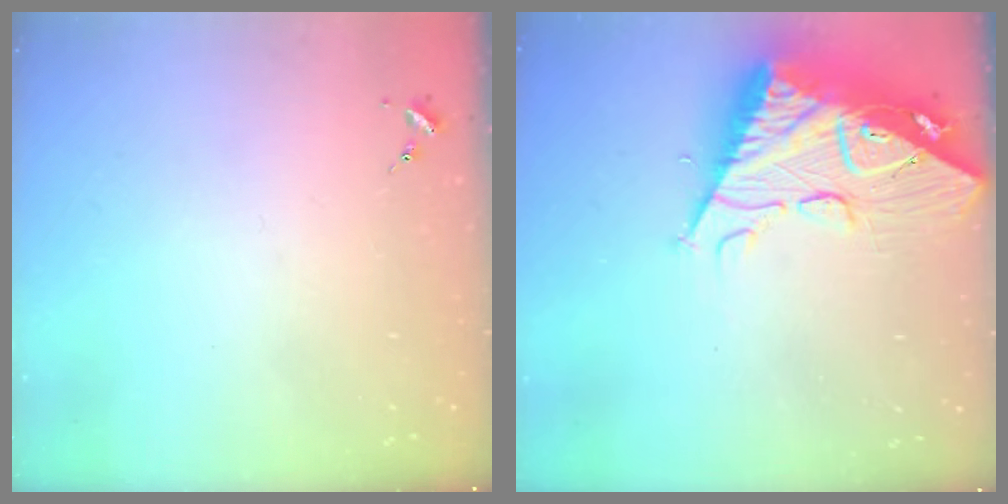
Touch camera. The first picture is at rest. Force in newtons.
{"total": 21.1, "press": 21.0, "slide": 2.0}